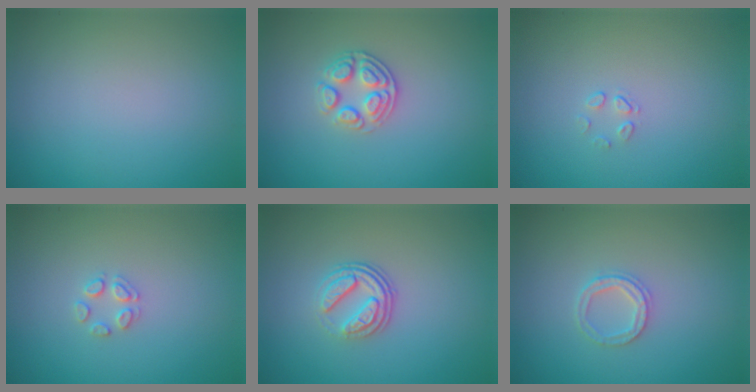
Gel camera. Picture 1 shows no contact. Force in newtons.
{"total": 2.6, "press": 2.4, "slide": 1.1}
{"total": 0.7, "press": 0.4, "slide": 0.6}
{"total": 1.5, "press": 1.5, "slide": 0.1}
{"total": 3.5, "press": 2.4, "slide": 2.5}
{"total": 1.9, "press": 1.8, "slide": 0.4}